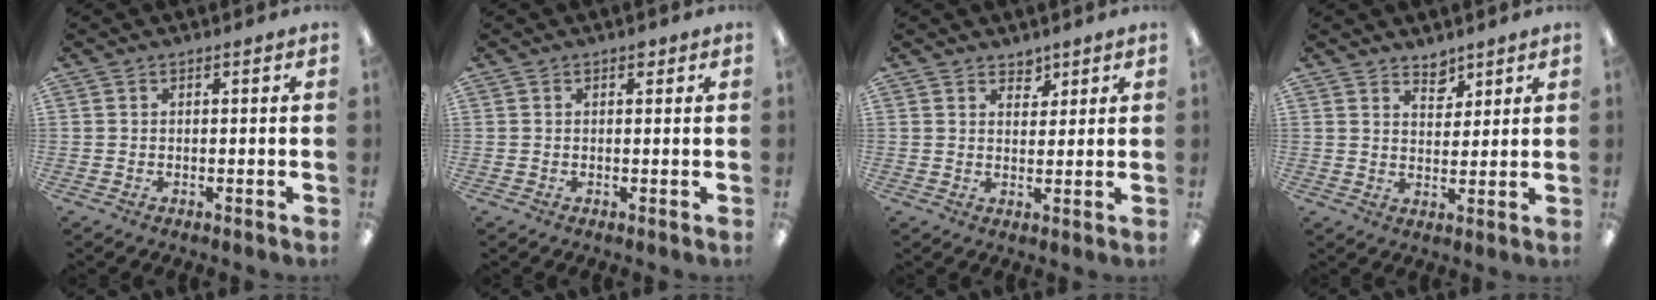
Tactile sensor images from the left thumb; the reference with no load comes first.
{"total": 1.3, "force": [0.8, 0.8, 0.7], "torque": [-0.007, 0.000, 0.012]}
{"total": 3.3, "force": [2.7, 1.8, 0.4], "torque": [0.011, -0.019, 0.047]}
{"total": 4.6, "force": [3.9, 2.2, 0.9], "torque": [0.005, -0.030, 0.068]}